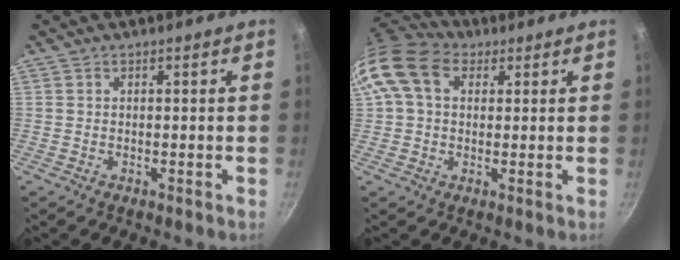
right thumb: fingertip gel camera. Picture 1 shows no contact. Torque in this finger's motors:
{"motor_torque": [0.76, 1.94, 0.73, -0.58, 0.16]}